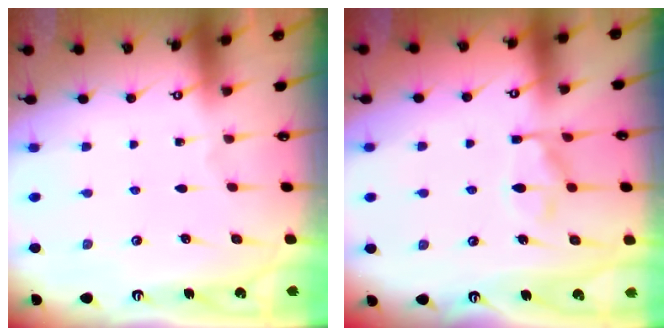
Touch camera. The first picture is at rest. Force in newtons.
{"total": 10.4, "press": 10.4, "slide": 0.9}